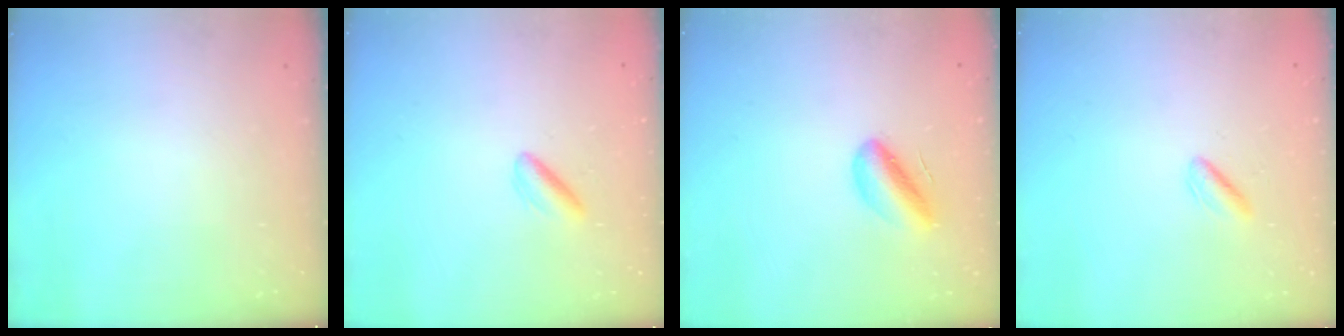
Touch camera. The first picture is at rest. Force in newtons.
{"total": 3.0, "press": 2.8, "slide": 1.2}
{"total": 7.0, "press": 6.8, "slide": 1.6}
{"total": 1.1, "press": 0.8, "slide": 0.8}